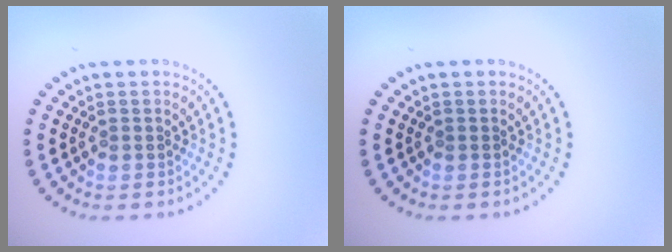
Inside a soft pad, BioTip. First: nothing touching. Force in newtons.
{"total": 0.0}